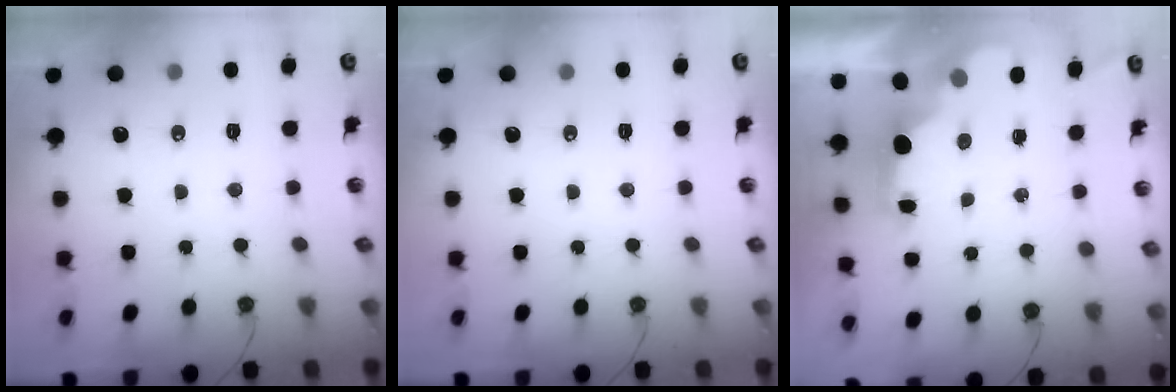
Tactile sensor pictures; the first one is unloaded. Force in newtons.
{"total": 0.0}
{"total": 2.2, "press": 2.1, "slide": 0.8}